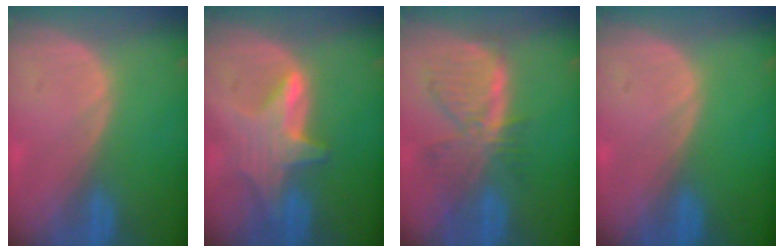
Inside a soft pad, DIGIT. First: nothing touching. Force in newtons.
{"total": 6.7, "press": 6.2, "slide": 2.3}
{"total": 7.7, "press": 6.8, "slide": 3.5}
{"total": 0.0}